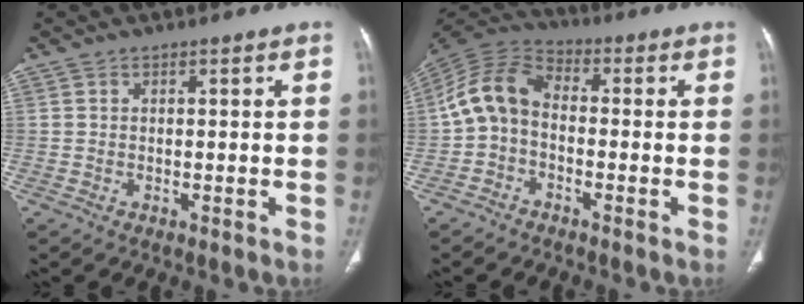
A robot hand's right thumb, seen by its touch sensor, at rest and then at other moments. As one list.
[{"total": 9.0, "force": [-1.4, 6.3, 6.3], "torque": [-0.119, 0.032, -0.044]}]